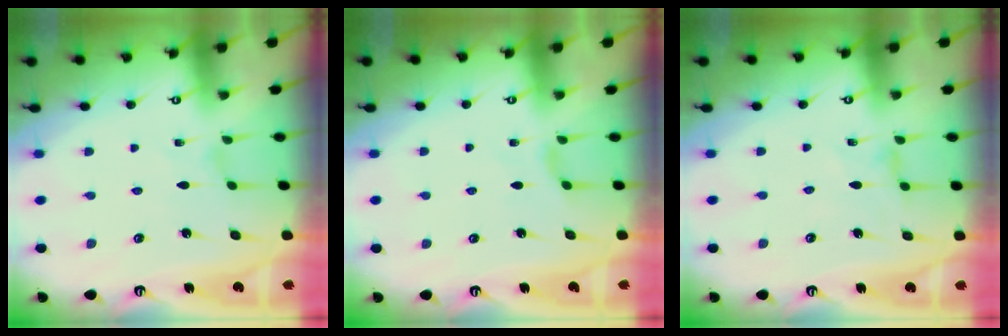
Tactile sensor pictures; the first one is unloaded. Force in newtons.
{"total": 1.9, "press": 1.8, "slide": 0.5}
{"total": 0.9, "press": 0.8, "slide": 0.3}